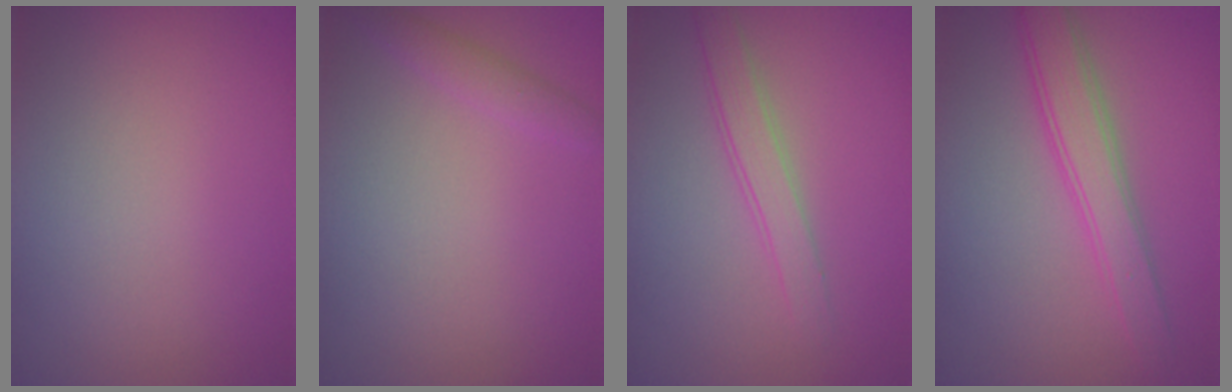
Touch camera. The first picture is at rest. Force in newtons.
{"total": 1.3, "press": 1.3, "slide": 0.1}
{"total": 2.2, "press": 2.2, "slide": 0.1}
{"total": 3.7, "press": 3.7, "slide": 0.1}